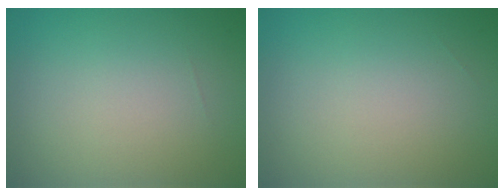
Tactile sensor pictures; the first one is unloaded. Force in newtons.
{"total": 0.0}